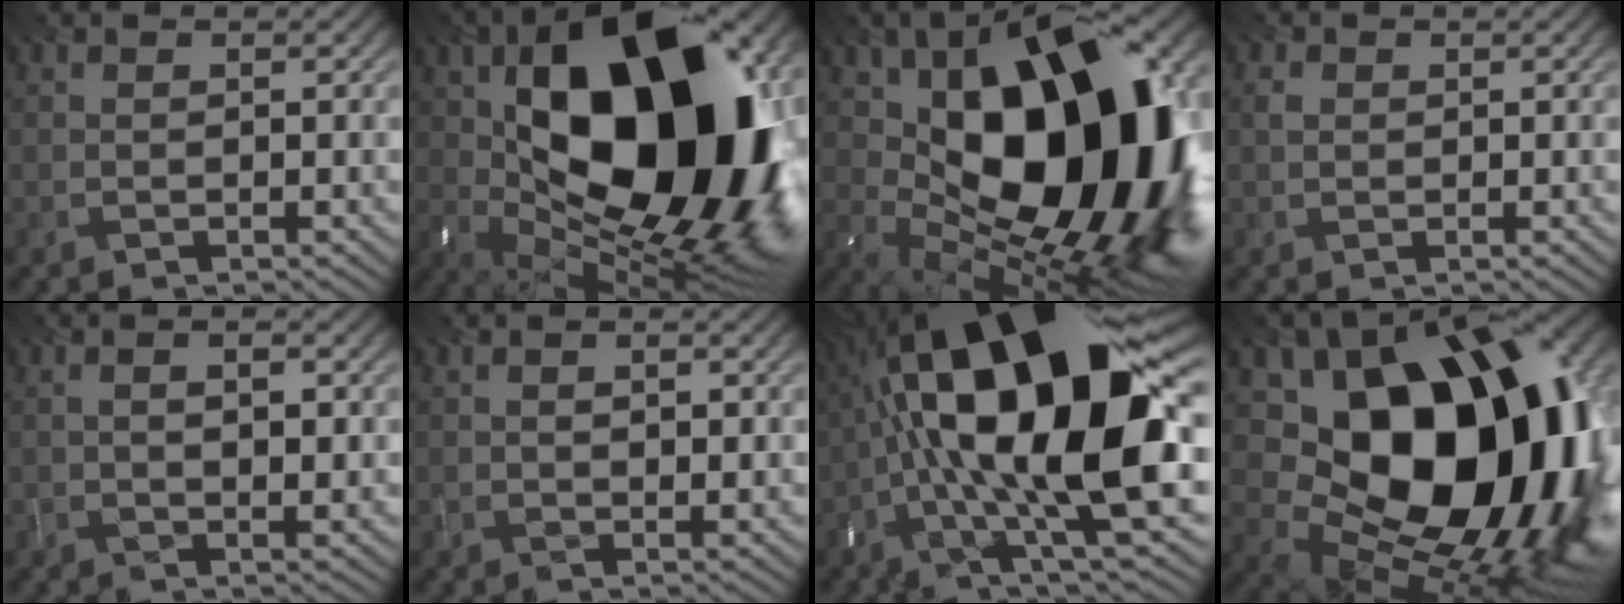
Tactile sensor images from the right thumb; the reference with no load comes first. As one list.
[{"total": 22.1, "force": [3.5, 13.0, 17.5], "torque": [-0.323, 0.001, 0.069]}, {"total": 20.1, "force": [3.0, 11.6, 16.1], "torque": [-0.258, 0.003, 0.045]}, {"total": 0.8, "force": [0.2, 0.7, 0.3], "torque": [-0.008, 0.002, 0.005]}, {"total": 2.6, "force": [0.2, 1.0, 2.5], "torque": [-0.046, -0.002, 0.007]}, {"total": 1.7, "force": [0.2, 0.8, 1.5], "torque": [-0.024, -0.004, 0.010]}, {"total": 20.8, "force": [1.6, 7.0, 19.6], "torque": [-0.331, 0.027, 0.017]}, {"total": 19.4, "force": [2.0, 13.9, 13.4], "torque": [-0.205, -0.017, 0.060]}]